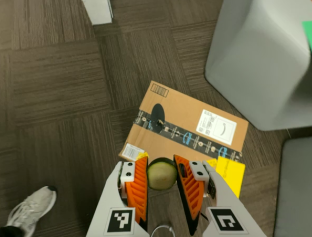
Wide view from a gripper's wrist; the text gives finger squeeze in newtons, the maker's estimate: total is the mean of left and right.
{"total": 11.1, "left": 12.2, "right": 10.1}